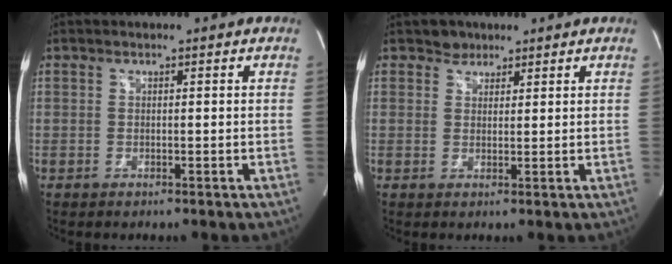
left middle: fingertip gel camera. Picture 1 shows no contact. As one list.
[{"total": 2.1, "force": [1.6, 1.4, -0.1], "torque": [0.003, -0.001, 0.022]}]